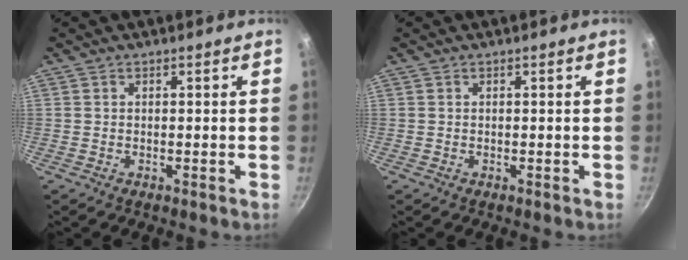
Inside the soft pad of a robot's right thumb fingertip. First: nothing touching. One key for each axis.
{"total": 0.0}